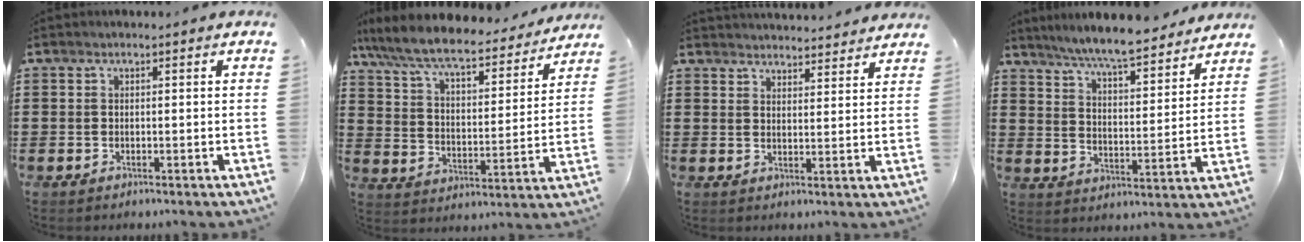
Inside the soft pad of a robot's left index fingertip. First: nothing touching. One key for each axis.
{"total": 8.1, "fx": 7.1, "fy": 1.1, "fz": 3.6, "tx": -0.099, "ty": -0.044, "tz": 0.119}
{"total": 3.3, "fx": 3.3, "fy": 0.0, "fz": -0.3, "tx": -0.005, "ty": -0.017, "tz": 0.062}
{"total": 6.9, "fx": 6.5, "fy": -0.3, "fz": 2.4, "tx": -0.071, "ty": -0.040, "tz": 0.111}